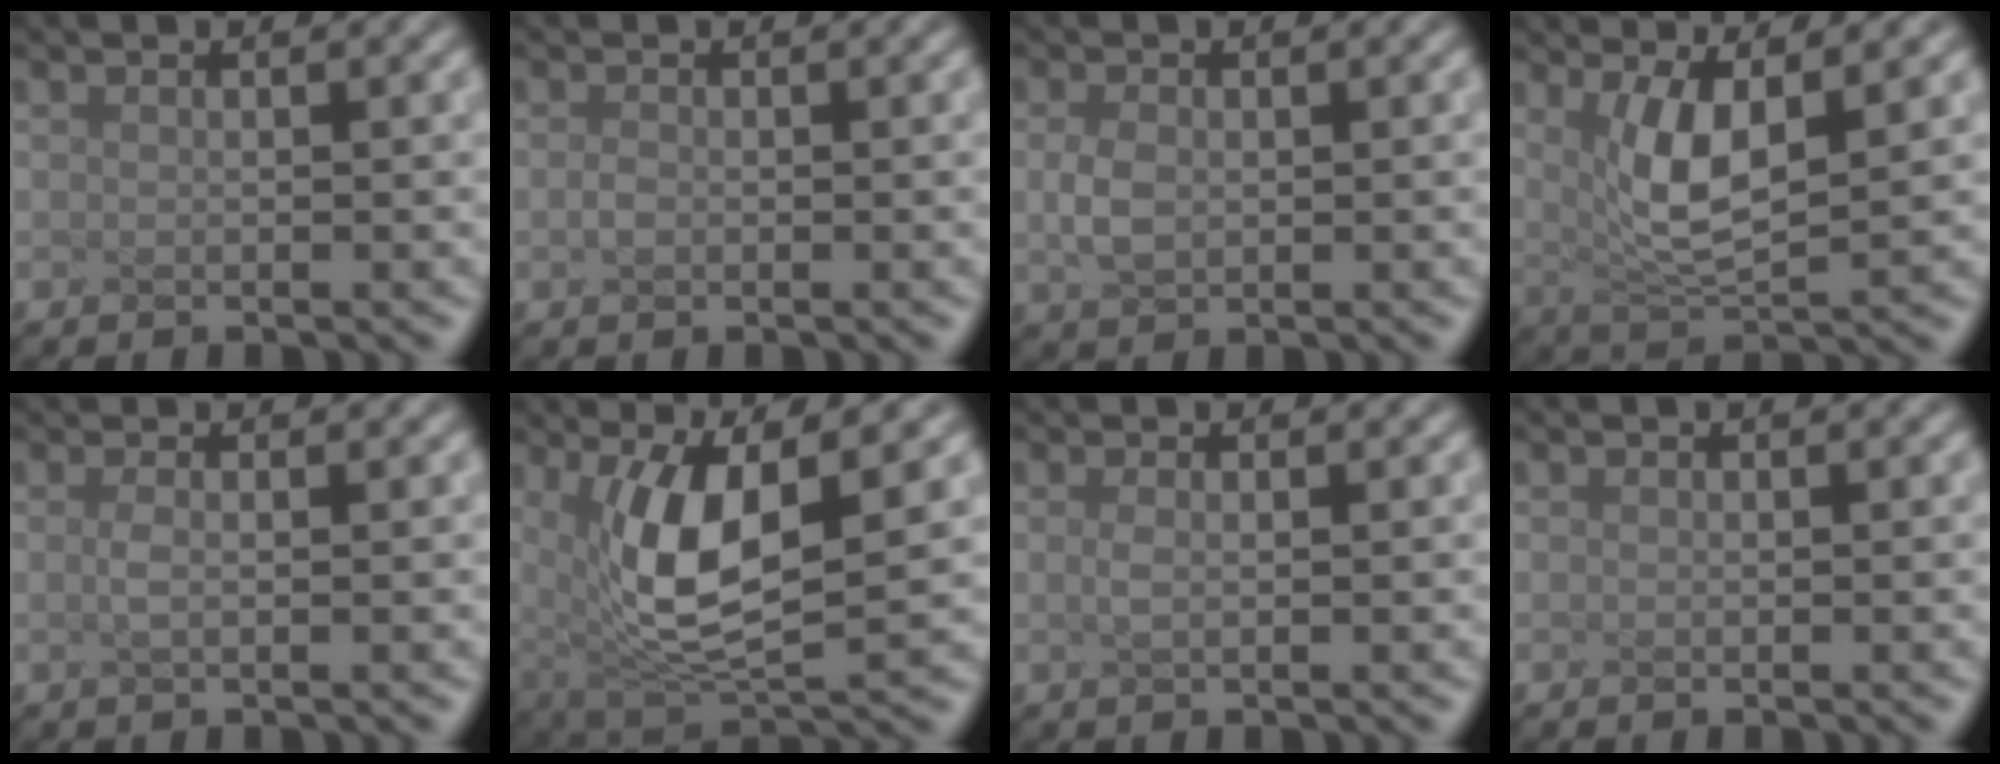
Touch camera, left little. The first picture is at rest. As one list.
[{"total": 1.6, "force": [-1.1, -0.9, -0.7], "torque": [-0.019, -0.003, 0.015]}, {"total": 1.1, "force": [-1.1, -0.3, 0.1], "torque": [-0.048, -0.008, 0.026]}, {"total": 3.5, "force": [0.1, 0.2, 3.5], "torque": [-0.104, -0.015, 0.051]}, {"total": 0.9, "force": [-0.7, -0.4, 0.2], "torque": [-0.033, -0.006, 0.005]}, {"total": 6.2, "force": [0.4, 1.6, 5.9], "torque": [-0.157, -0.012, 0.052]}, {"total": 0.5, "force": [-0.4, -0.2, 0.2], "torque": [-0.024, -0.005, 0.005]}, {"total": 0.0}]